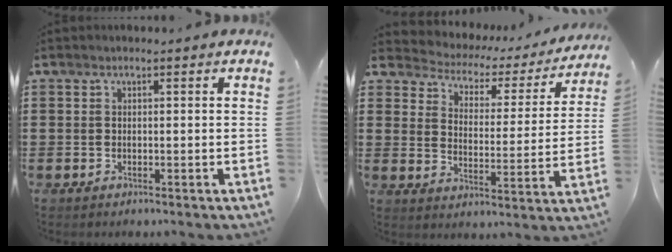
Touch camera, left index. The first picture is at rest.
{"total": 2.3, "force": [1.9, 1.2, 0.3], "torque": [-0.026, -0.021, 0.020]}